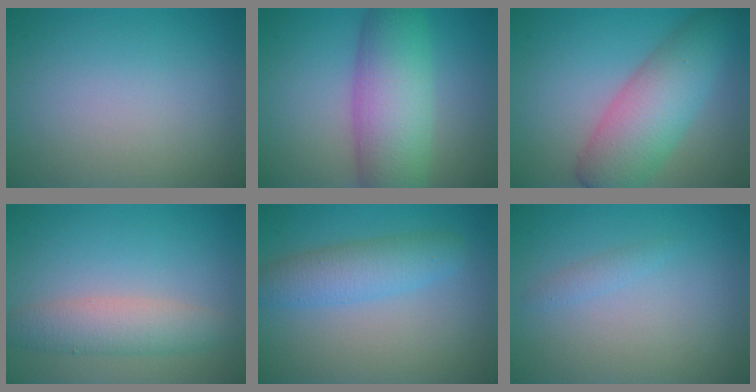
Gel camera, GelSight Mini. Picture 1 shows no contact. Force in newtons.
{"total": 8.5, "press": 8.5, "slide": 0.1}
{"total": 7.3, "press": 7.3, "slide": 0.3}
{"total": 3.7, "press": 3.7, "slide": 0.1}
{"total": 3.7, "press": 3.7, "slide": 0.2}
{"total": 0.9, "press": 0.9, "slide": 0.0}